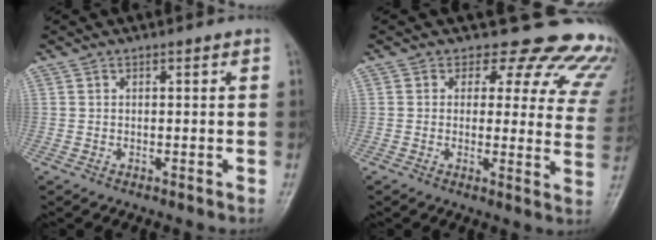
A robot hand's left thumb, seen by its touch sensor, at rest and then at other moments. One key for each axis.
{"total": 18.2, "fx": 15.3, "fy": 8.2, "fz": 5.3, "tx": -0.015, "ty": -0.101, "tz": 0.140}